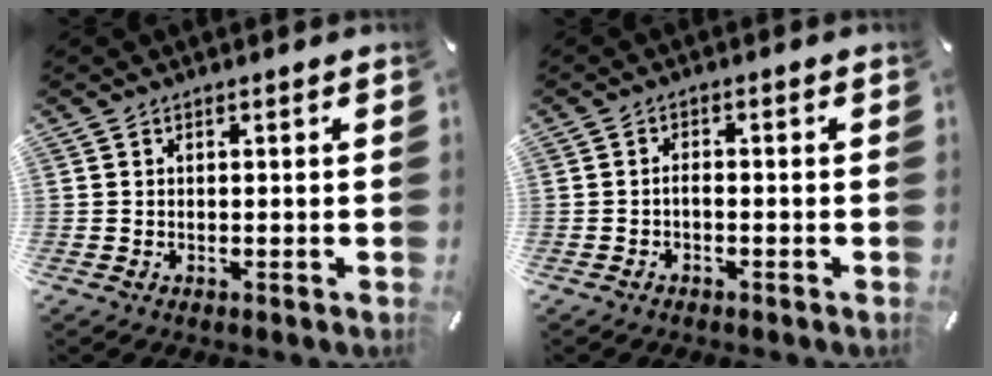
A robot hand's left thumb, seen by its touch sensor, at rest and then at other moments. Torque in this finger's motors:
{"motor_torque": [-0.11, -0.18, 0.17, 0.00, 0.01]}